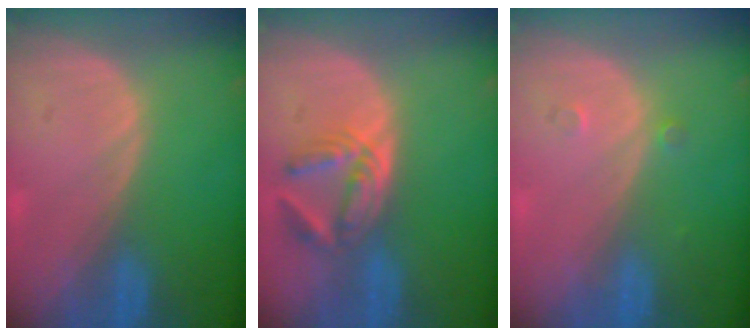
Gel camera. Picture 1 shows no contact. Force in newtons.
{"total": 5.6, "press": 5.3, "slide": 1.7}
{"total": 1.2, "press": 1.0, "slide": 0.7}